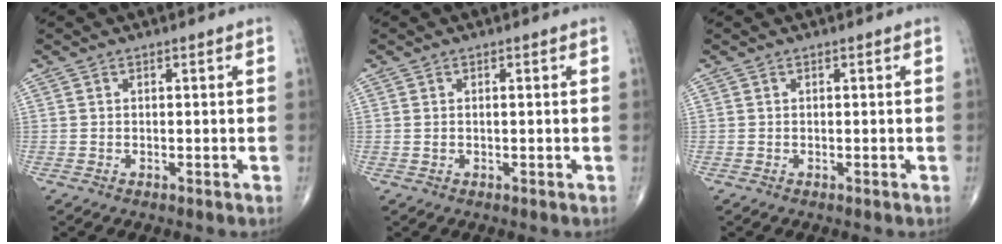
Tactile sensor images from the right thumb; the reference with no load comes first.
{"total": 0.9, "force": [0.2, 0.3, 0.8], "torque": [-0.023, 0.006, 0.007]}
{"total": 0.0}